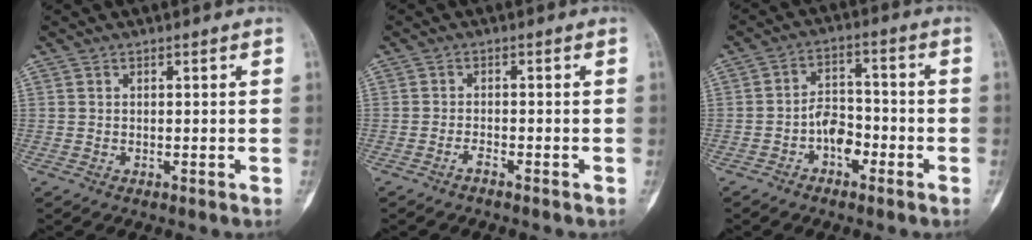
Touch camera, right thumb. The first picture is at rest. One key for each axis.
{"total": 1.4, "fx": -1.2, "fy": 0.2, "fz": 0.7, "tx": -0.019, "ty": 0.009, "tz": -0.023}
{"total": 6.1, "fx": -2.7, "fy": 3.8, "fz": 3.9, "tx": -0.044, "ty": 0.032, "tz": -0.055}